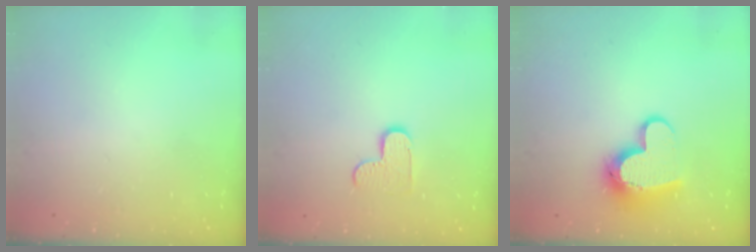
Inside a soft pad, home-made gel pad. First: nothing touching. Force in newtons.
{"total": 6.8, "press": 6.8, "slide": 0.2}
{"total": 12.4, "press": 12.3, "slide": 1.2}